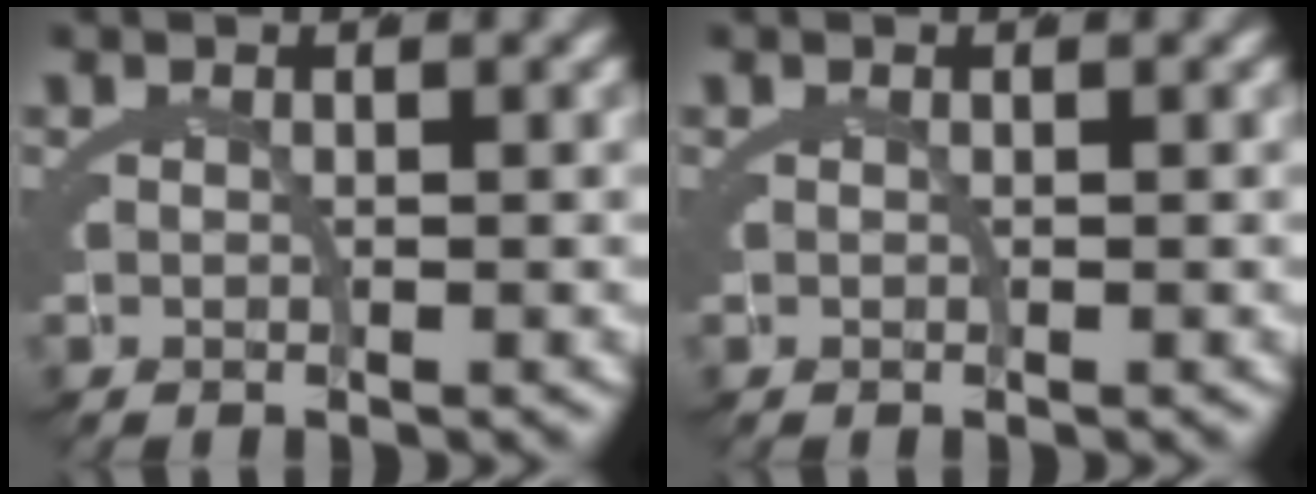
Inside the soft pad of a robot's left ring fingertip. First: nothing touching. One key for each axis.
{"total": 0.0}